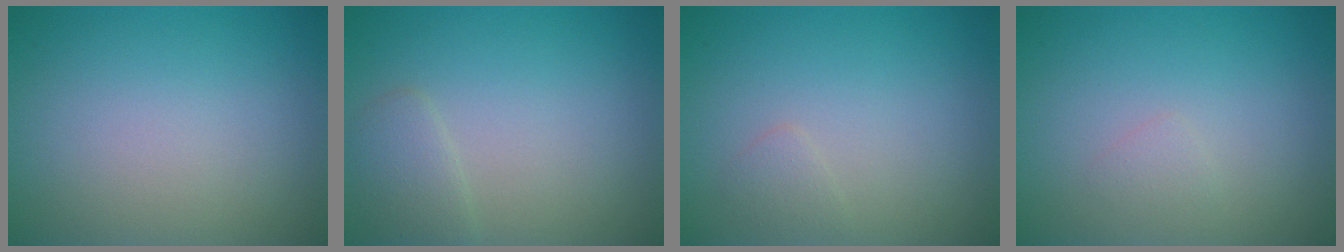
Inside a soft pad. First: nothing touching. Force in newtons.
{"total": 1.7, "press": 1.7, "slide": 0.0}
{"total": 0.8, "press": 0.8, "slide": 0.1}
{"total": 0.7, "press": 0.7, "slide": 0.1}